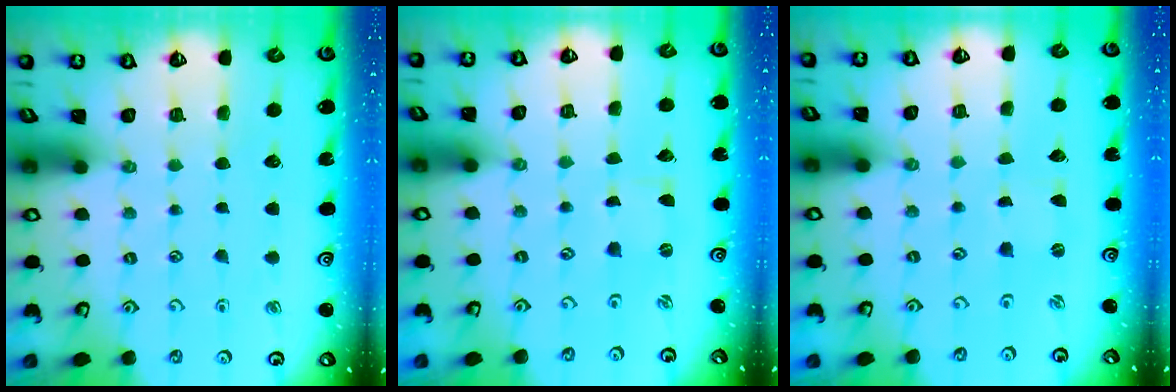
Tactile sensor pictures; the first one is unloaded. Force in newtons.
{"total": 0.0}
{"total": 0.0}